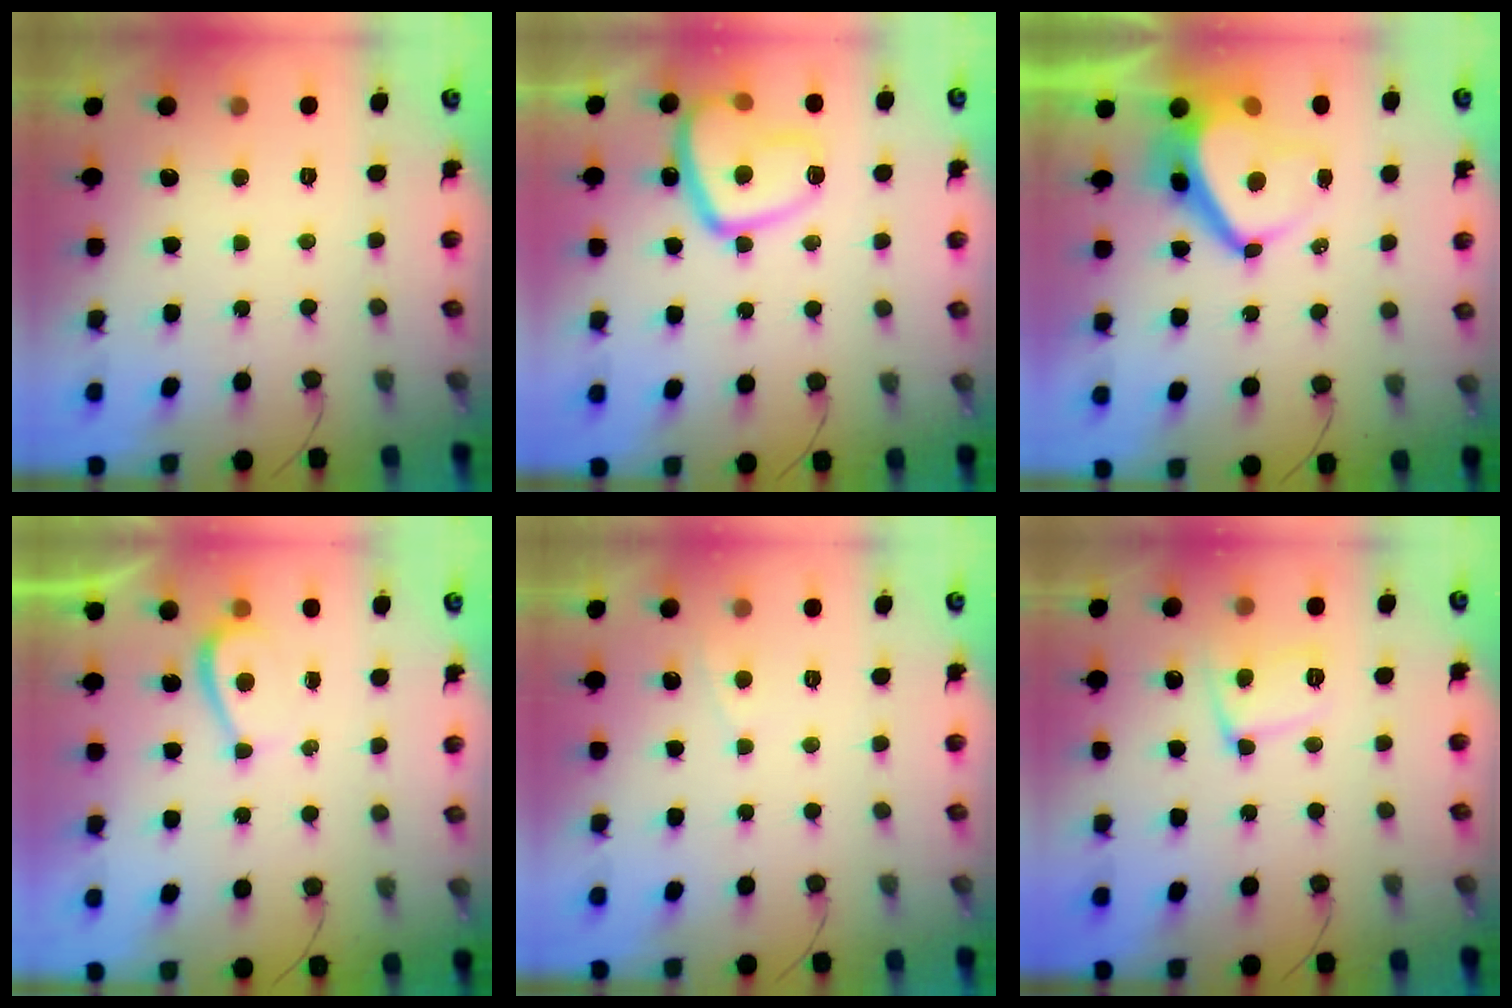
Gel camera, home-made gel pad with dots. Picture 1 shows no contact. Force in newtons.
{"total": 15.1, "press": 15.0, "slide": 1.8}
{"total": 7.7, "press": 7.7, "slide": 0.7}
{"total": 3.4, "press": 3.4, "slide": 0.5}
{"total": 2.3, "press": 2.3, "slide": 0.3}
{"total": 11.2, "press": 11.1, "slide": 1.0}